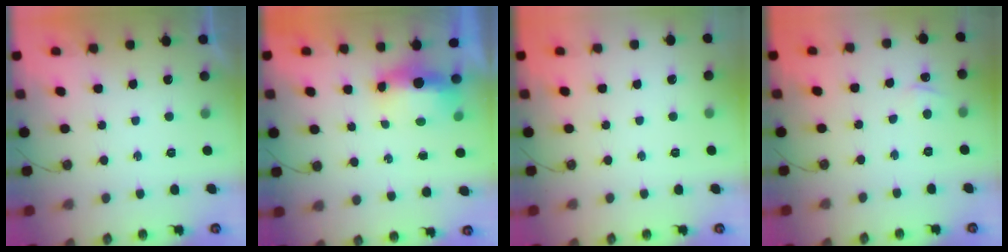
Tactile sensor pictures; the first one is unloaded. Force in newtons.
{"total": 6.3, "press": 6.2, "slide": 1.2}
{"total": 0.0}
{"total": 2.4, "press": 2.4, "slide": 0.3}